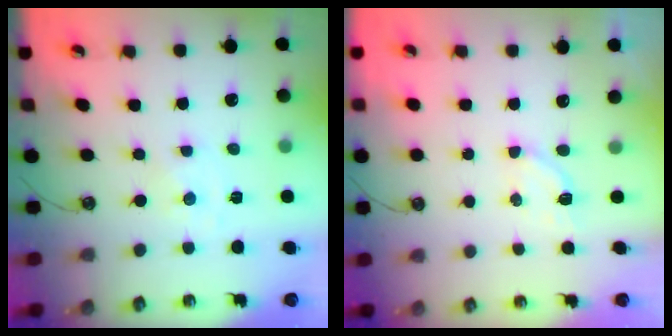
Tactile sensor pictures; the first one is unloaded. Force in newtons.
{"total": 2.9, "press": 2.9, "slide": 0.7}